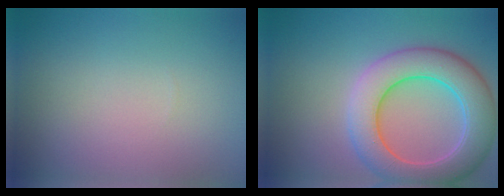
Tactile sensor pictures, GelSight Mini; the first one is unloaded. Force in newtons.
{"total": 7.9, "press": 7.9, "slide": 0.2}